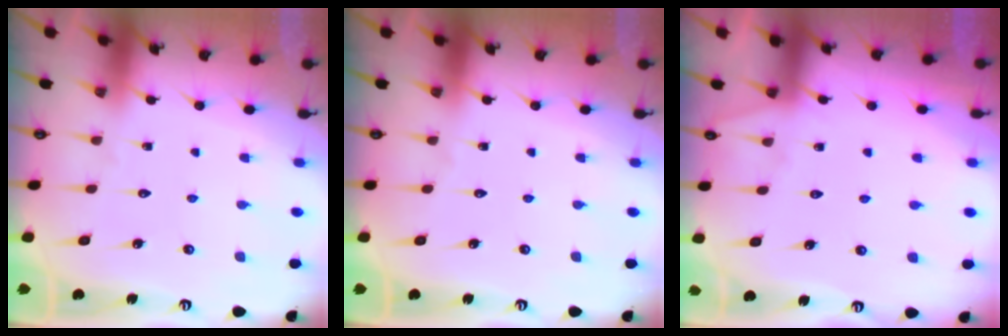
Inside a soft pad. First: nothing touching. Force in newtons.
{"total": 0.0}
{"total": 3.8, "press": 3.8, "slide": 0.5}